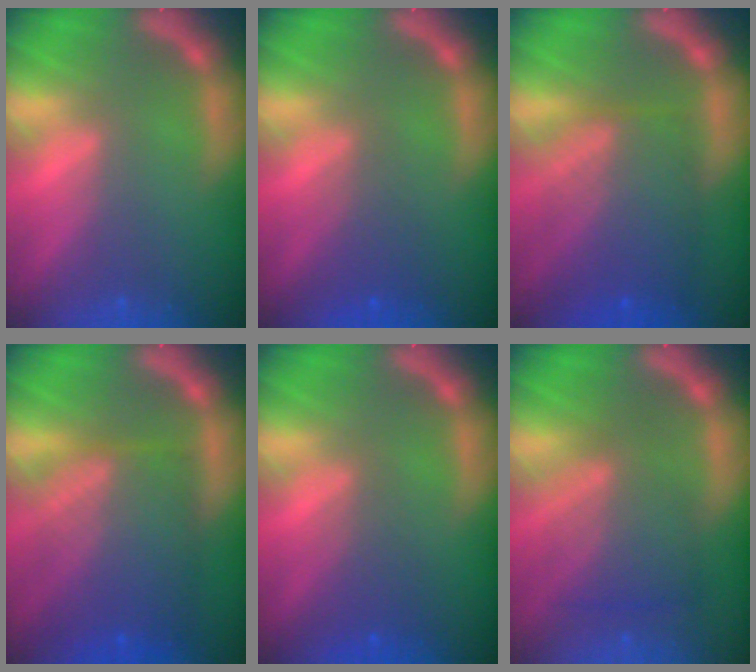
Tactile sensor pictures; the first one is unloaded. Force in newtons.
{"total": 2.5}
{"total": 8.0}
{"total": 9.1}
{"total": 2.5}
{"total": 6.0}